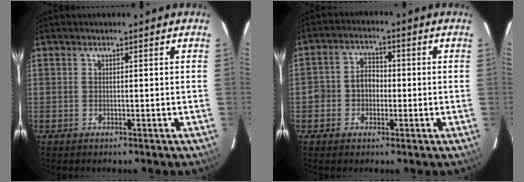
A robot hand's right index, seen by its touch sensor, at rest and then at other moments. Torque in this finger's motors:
{"motor_torque": [0.10, -0.05, 0.08, 0.06]}